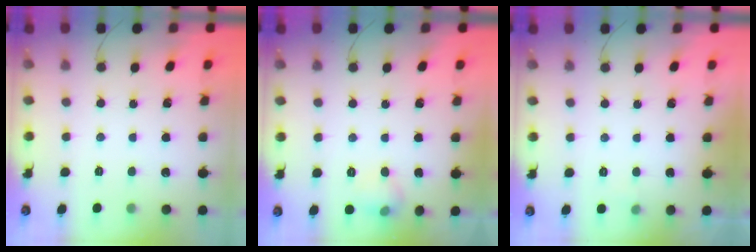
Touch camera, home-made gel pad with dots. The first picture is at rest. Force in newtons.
{"total": 5.9, "press": 5.7, "slide": 1.6}
{"total": 2.4, "press": 2.2, "slide": 0.9}